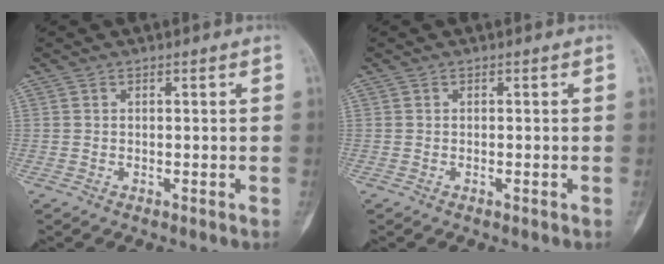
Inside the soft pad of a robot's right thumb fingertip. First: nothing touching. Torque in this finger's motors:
{"motor_torque": [-0.22, -0.09, -0.24, 0.09, -0.03]}